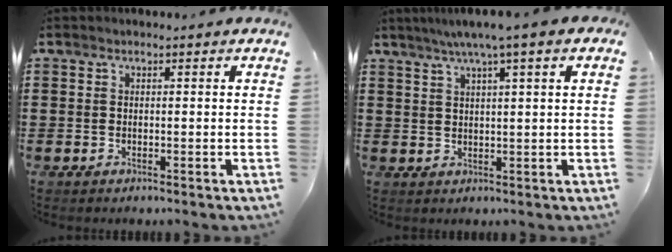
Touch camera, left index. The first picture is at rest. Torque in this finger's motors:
{"motor_torque": [2.14, 0.00, 0.20, -0.03]}